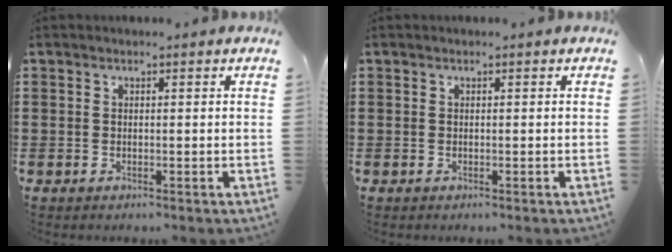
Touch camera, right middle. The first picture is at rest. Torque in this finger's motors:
{"motor_torque": [0.00, 0.00, 0.00, -0.01]}